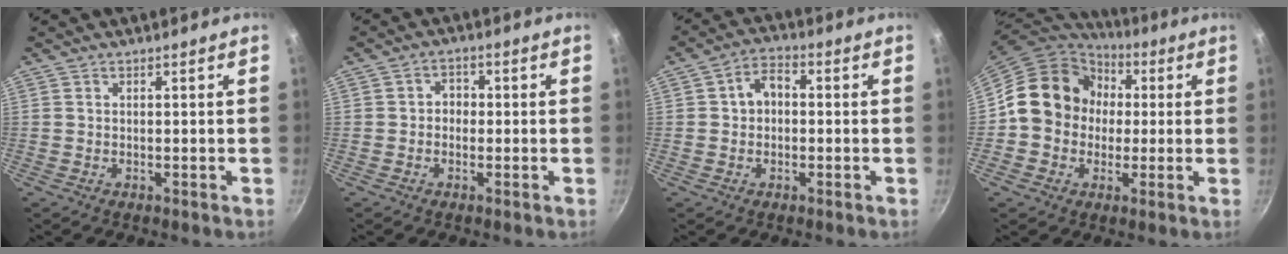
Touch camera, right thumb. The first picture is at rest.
{"total": 3.0, "force": [-0.3, 2.6, 1.5], "torque": [-0.003, 0.009, -0.009]}
{"total": 5.6, "force": [0.2, 4.2, 3.7], "torque": [-0.038, 0.017, -0.004]}
{"total": 15.3, "force": [1.2, 13.5, 7.1], "torque": [-0.079, 0.027, 0.004]}